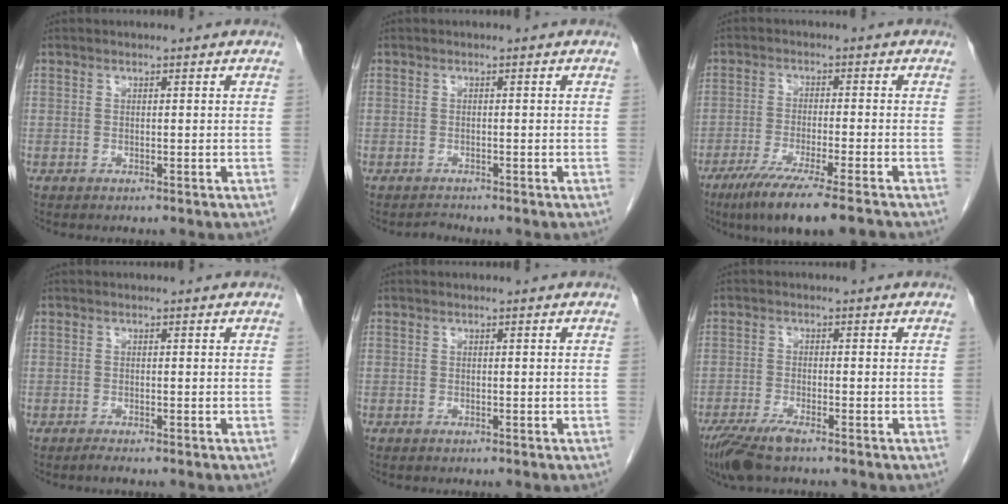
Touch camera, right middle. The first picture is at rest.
{"total": 0.7, "force": [-0.7, -0.2, -0.2], "torque": [0.001, -0.007, -0.010]}
{"total": 10.8, "force": [-8.0, -0.5, 7.3], "torque": [-0.117, -0.032, -0.130]}
{"total": 0.8, "force": [-0.6, -0.3, 0.4], "torque": [-0.014, -0.004, -0.012]}
{"total": 0.0}
{"total": 5.6, "force": [-4.0, 0.8, 3.8], "torque": [-0.074, -0.014, -0.072]}